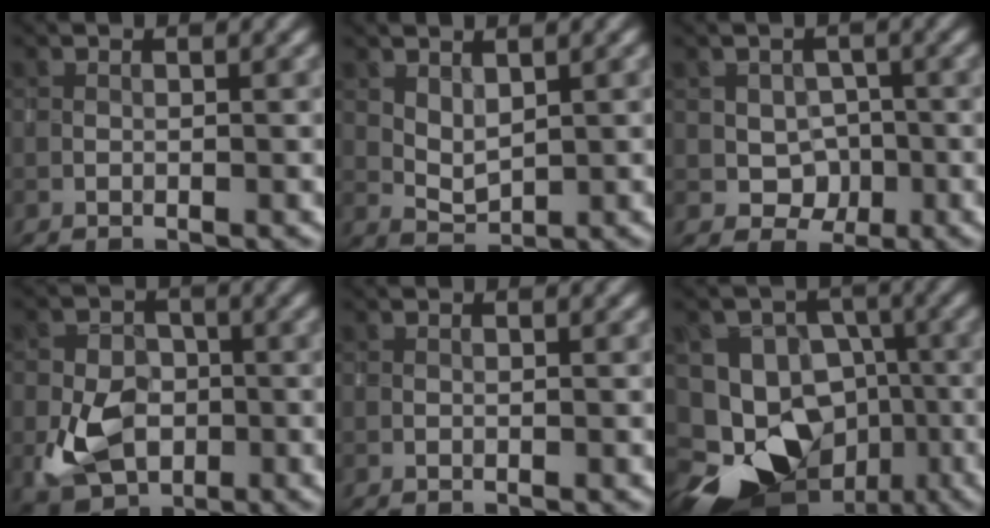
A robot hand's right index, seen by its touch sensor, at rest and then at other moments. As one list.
[{"total": 1.8, "force": [1.2, 0.9, 1.0], "torque": [-0.022, -0.005, 0.030]}, {"total": 2.7, "force": [-0.2, 2.4, 1.2], "torque": [-0.010, -0.003, -0.004]}, {"total": 5.5, "force": [-1.3, 4.2, 3.3], "torque": [-0.067, -0.007, -0.027]}, {"total": 0.0}, {"total": 13.6, "force": [-6.3, 11.2, 4.5], "torque": [-0.072, -0.027, -0.117]}]